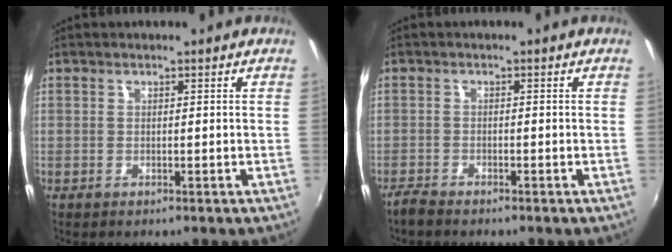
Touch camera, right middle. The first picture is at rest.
{"total": 2.2, "force": [-2.1, 0.3, 0.6], "torque": [-0.022, -0.006, -0.043]}